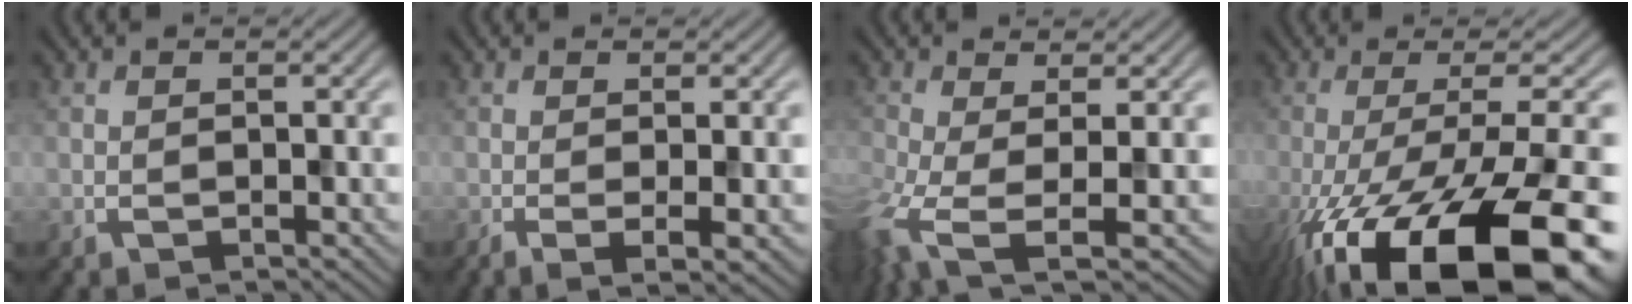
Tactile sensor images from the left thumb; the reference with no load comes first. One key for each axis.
{"total": 2.9, "fx": -0.7, "fy": 0.7, "fz": 2.8, "tx": -0.051, "ty": -0.006, "tz": -0.010}
{"total": 6.3, "fx": -2.4, "fy": 2.2, "fz": 5.4, "tx": -0.129, "ty": -0.026, "tz": -0.044}
{"total": 19.4, "fx": -10.0, "fy": 5.4, "fz": 15.8, "tx": -0.242, "ty": -0.027, "tz": -0.158}